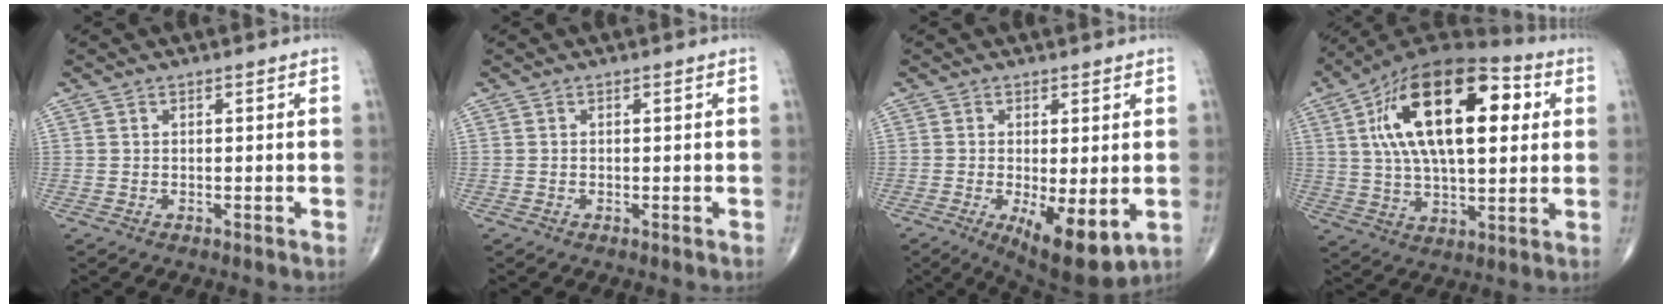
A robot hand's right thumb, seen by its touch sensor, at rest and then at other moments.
{"total": 0.0}
{"total": 10.2, "force": [-2.6, 3.5, 9.3], "torque": [-0.141, -0.025, -0.030]}
{"total": 25.0, "force": [6.4, 12.0, 21.0], "torque": [-0.350, 0.013, 0.098]}